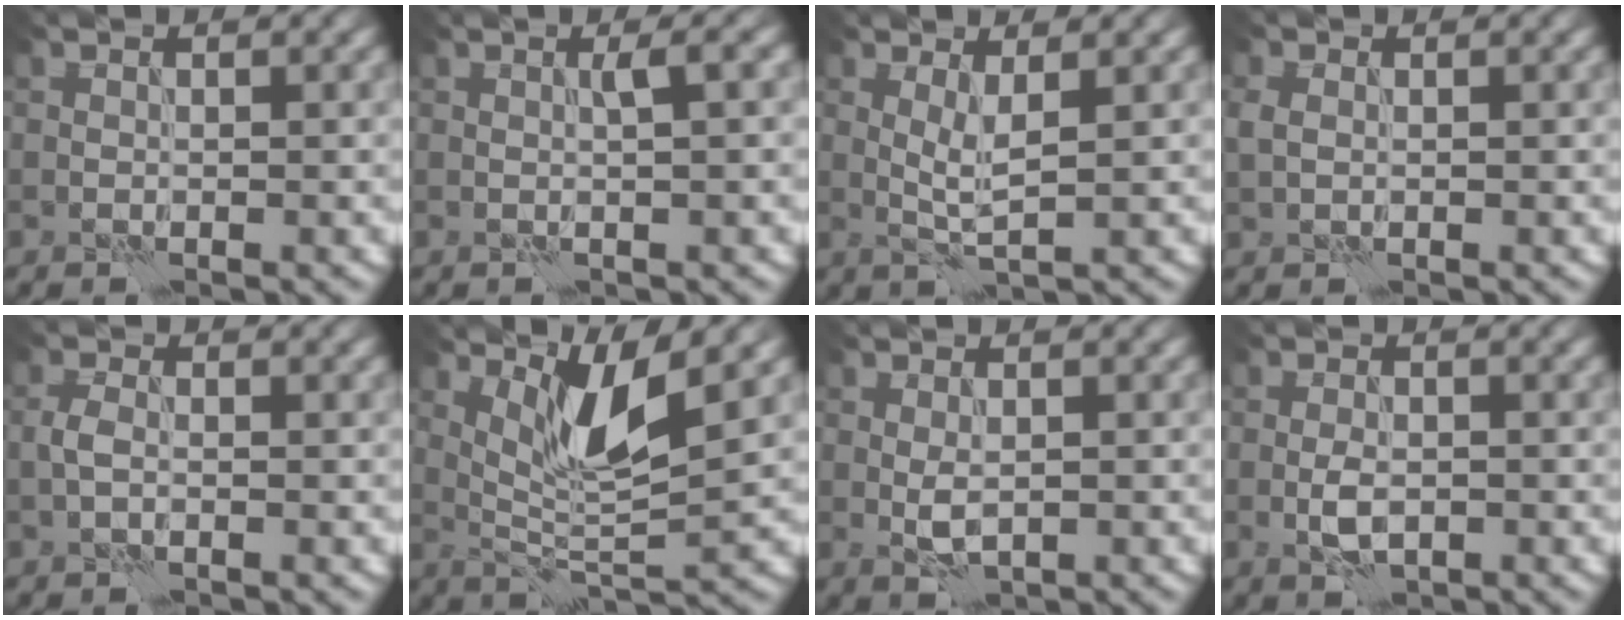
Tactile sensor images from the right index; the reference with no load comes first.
{"total": 1.7, "force": [0.4, -0.1, 1.7], "torque": [-0.026, 0.006, 0.004]}
{"total": 2.1, "force": [0.6, 0.2, 2.0], "torque": [-0.043, -0.004, 0.013]}
{"total": 1.4, "force": [0.1, 1.1, 0.9], "torque": [-0.024, 0.002, 0.002]}
{"total": 1.6, "force": [-0.5, 0.9, 1.3], "torque": [-0.029, 0.002, -0.014]}
{"total": 5.3, "force": [2.6, 0.9, 4.5], "torque": [-0.094, -0.010, 0.054]}
{"total": 1.9, "force": [0.0, 1.0, 1.7], "torque": [-0.036, -0.002, 0.002]}
{"total": 2.5, "force": [-0.6, 1.3, 2.0], "torque": [-0.041, -0.001, -0.012]}